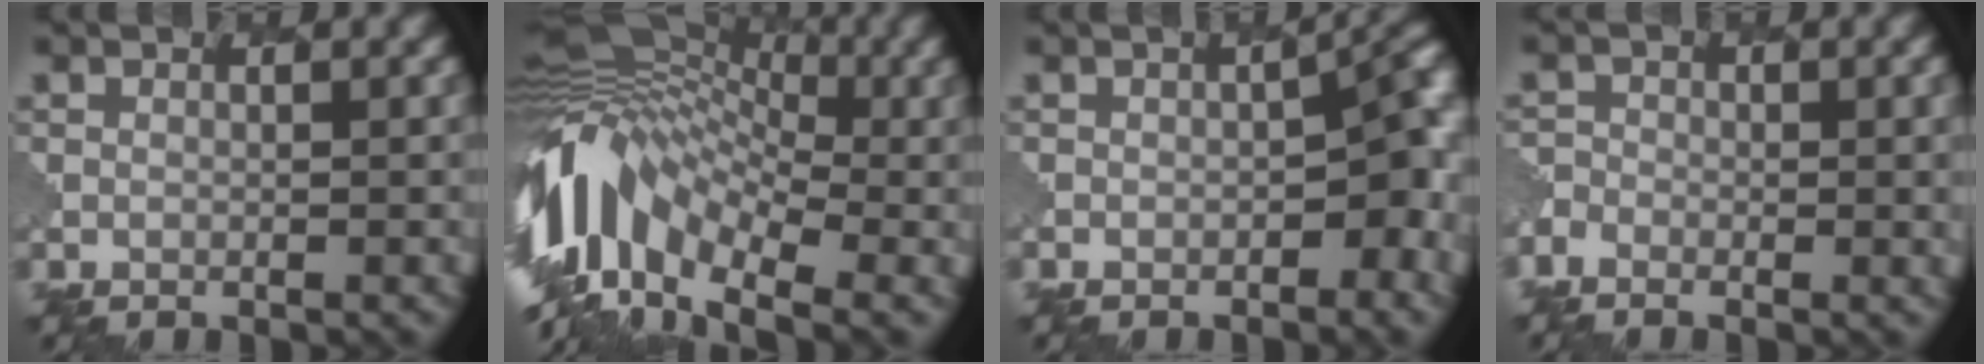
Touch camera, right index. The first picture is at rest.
{"total": 13.1, "force": [-1.8, 8.4, 9.9], "torque": [-0.212, 0.023, -0.046]}
{"total": 6.2, "force": [-2.2, 2.8, 5.1], "torque": [-0.038, 0.005, -0.028]}
{"total": 3.5, "force": [-1.8, 1.8, 2.4], "torque": [-0.041, -0.008, -0.035]}